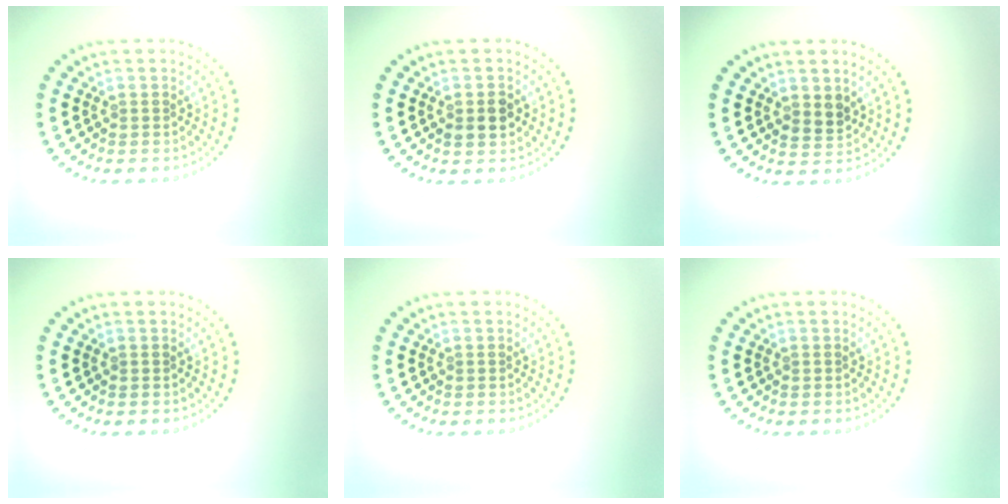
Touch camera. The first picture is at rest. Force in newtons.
{"total": 2.5, "press": 2.5, "slide": 0.2}
{"total": 1.8, "press": 1.7, "slide": 0.6}
{"total": 0.0}
{"total": 0.0}
{"total": 0.0}